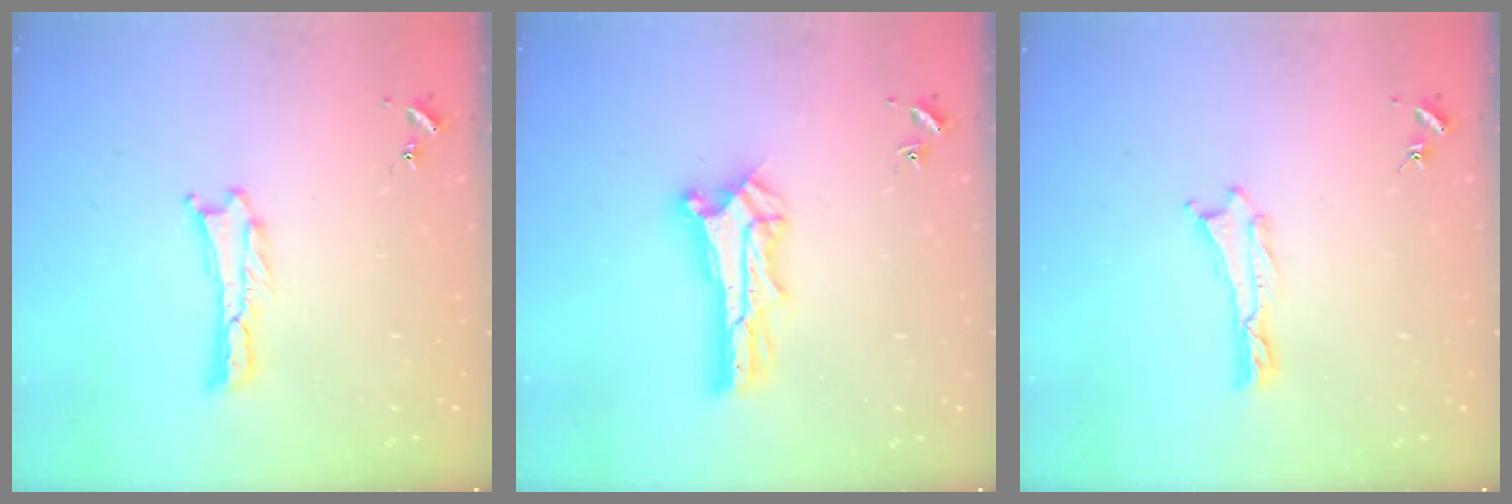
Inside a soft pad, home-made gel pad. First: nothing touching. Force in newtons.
{"total": 2.7, "press": 2.7, "slide": 0.3}
{"total": 0.0}